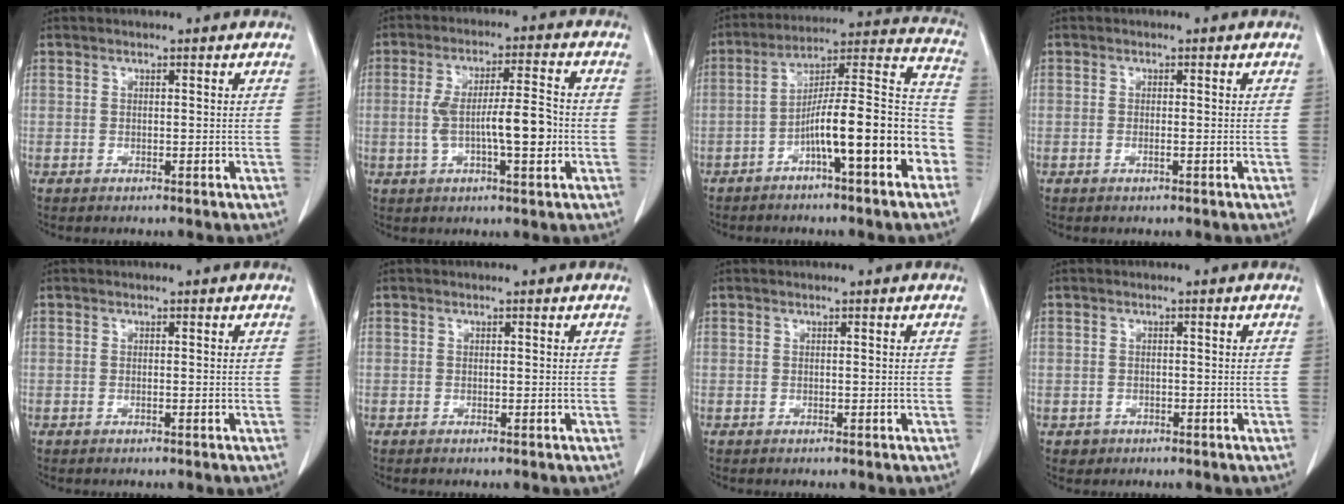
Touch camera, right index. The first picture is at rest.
{"total": 9.6, "force": [-1.4, 1.7, 9.4], "torque": [-0.164, 0.011, -0.024]}
{"total": 16.7, "force": [-6.3, 2.2, 15.4], "torque": [-0.224, 0.033, -0.099]}
{"total": 0.7, "force": [-0.2, 0.0, 0.6], "torque": [-0.013, -0.001, -0.003]}
{"total": 0.0}
{"total": 0.0}
{"total": 0.0}
{"total": 1.5, "force": [-0.7, 1.4, 0.0], "torque": [-0.002, 0.006, -0.010]}